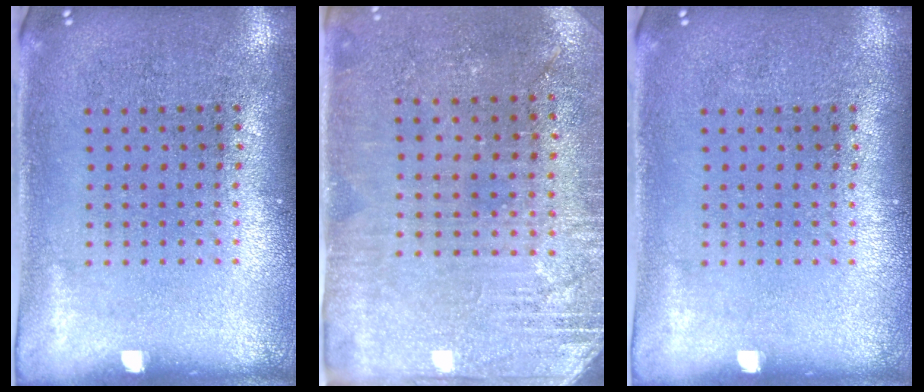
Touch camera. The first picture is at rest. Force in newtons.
{"total": 2.9, "press": 2.8, "slide": 0.9}
{"total": 0.0}